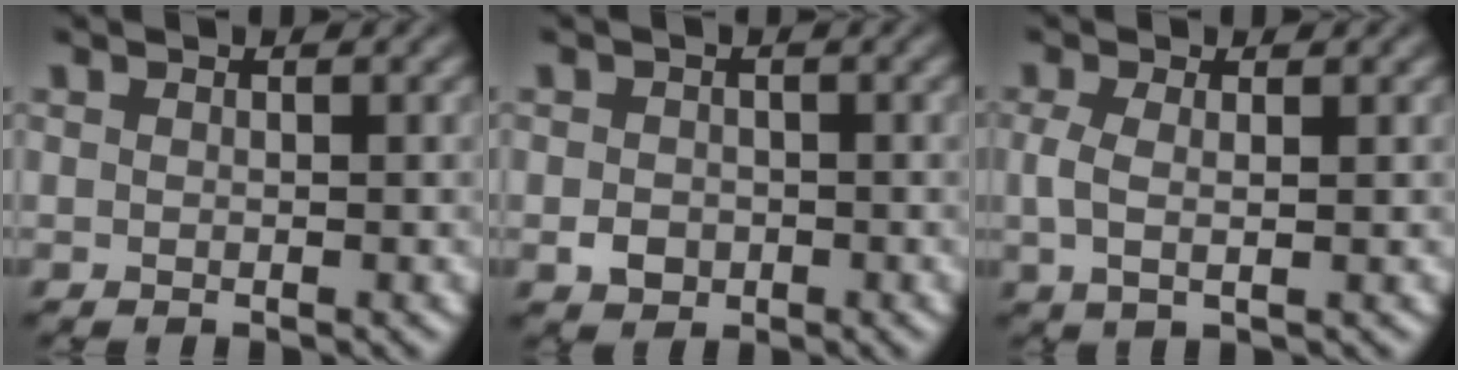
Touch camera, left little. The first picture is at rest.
{"total": 1.9, "force": [-0.6, 1.5, 0.9], "torque": [-0.016, -0.003, -0.016]}
{"total": 2.0, "force": [0.1, 0.9, 1.9], "torque": [-0.044, 0.000, 0.001]}